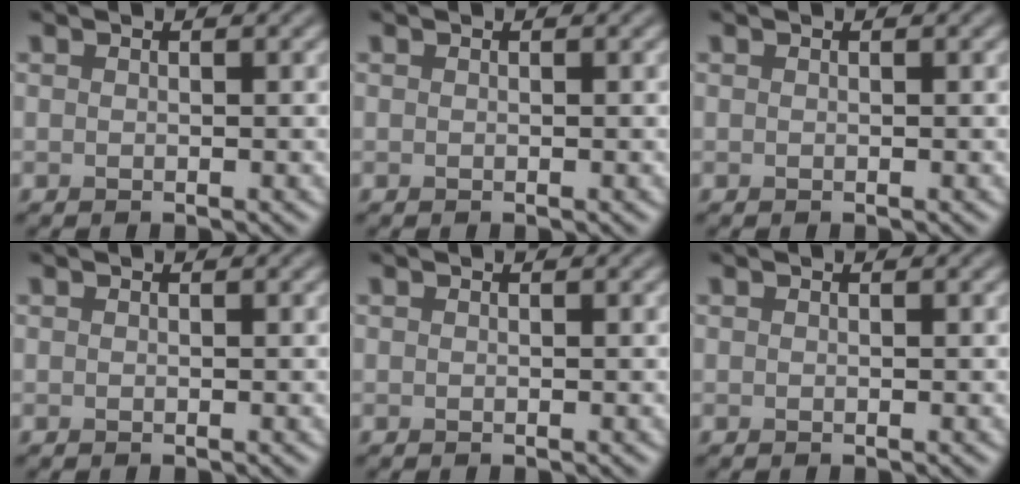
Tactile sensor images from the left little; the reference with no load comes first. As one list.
[{"total": 0.0}, {"total": 0.0}, {"total": 0.0}, {"total": 0.0}, {"total": 0.0}]